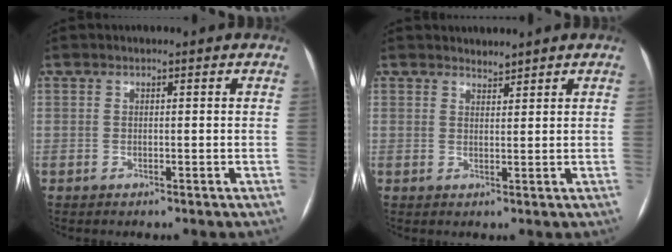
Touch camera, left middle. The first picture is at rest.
{"total": 1.3, "force": [1.3, 0.0, -0.1], "torque": [-0.005, 0.001, 0.026]}